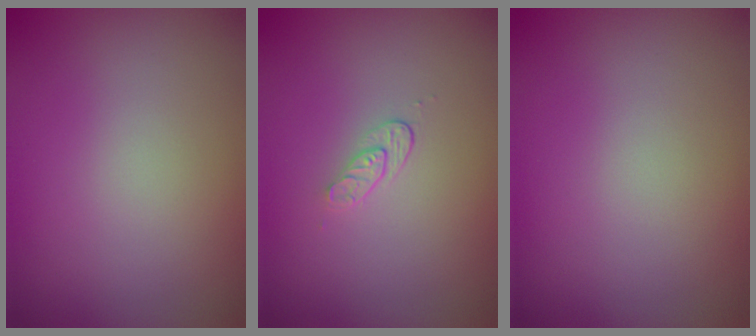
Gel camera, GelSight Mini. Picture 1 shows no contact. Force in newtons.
{"total": 1.2, "press": 0.6, "slide": 1.0}
{"total": 0.0}